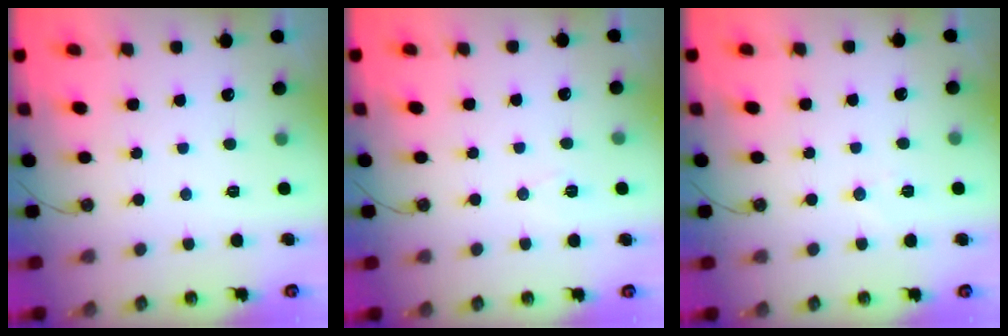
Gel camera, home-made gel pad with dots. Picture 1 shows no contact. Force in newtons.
{"total": 5.2, "press": 2.8, "slide": 4.4}
{"total": 4.4, "press": 4.0, "slide": 1.8}